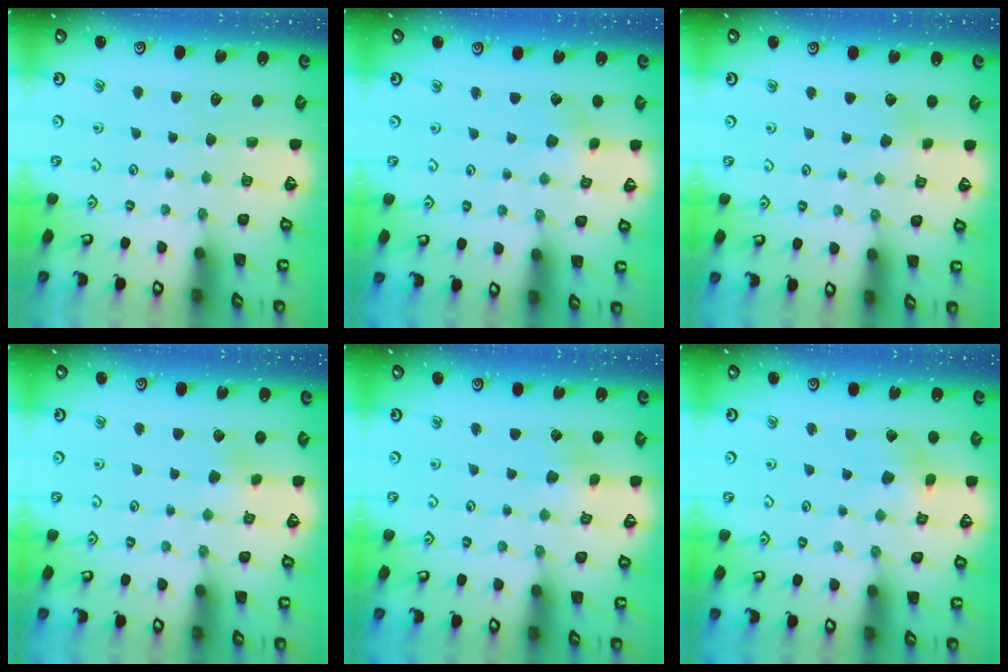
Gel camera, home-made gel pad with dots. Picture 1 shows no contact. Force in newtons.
{"total": 2.1, "press": 2.1, "slide": 0.2}
{"total": 1.8, "press": 1.7, "slide": 0.2}
{"total": 2.9, "press": 2.9, "slide": 0.3}
{"total": 2.4, "press": 2.4, "slide": 0.3}
{"total": 4.1, "press": 4.1, "slide": 0.5}